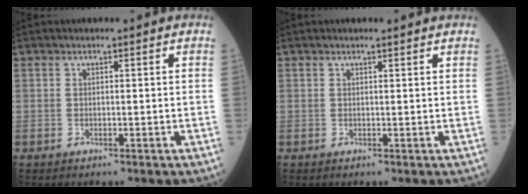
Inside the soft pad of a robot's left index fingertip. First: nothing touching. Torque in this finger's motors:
{"motor_torque": [0.25, -0.38, -0.05, -0.01]}